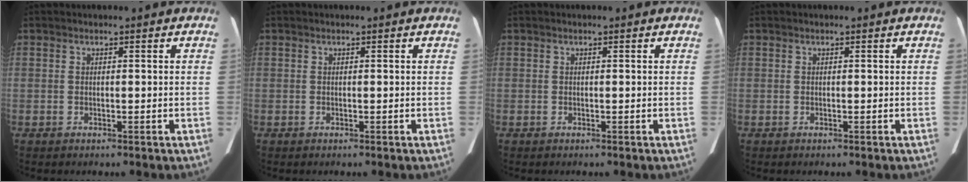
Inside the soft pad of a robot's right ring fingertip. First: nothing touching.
{"total": 0.0}
{"total": 0.0}
{"total": 0.0}